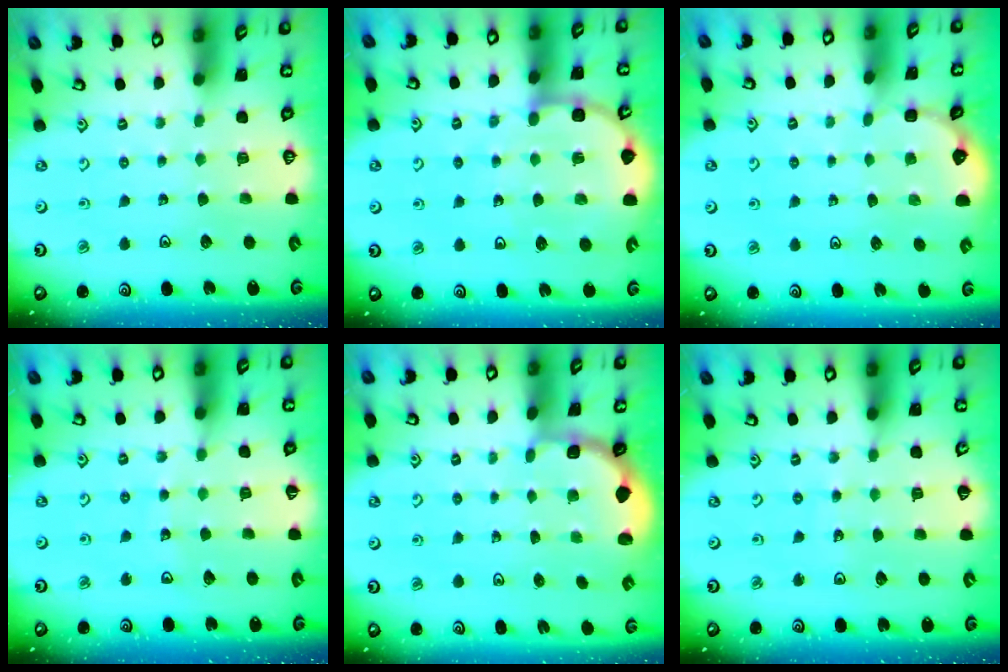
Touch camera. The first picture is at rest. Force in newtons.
{"total": 8.0, "press": 7.4, "slide": 2.9}
{"total": 3.2, "press": 3.2, "slide": 0.2}
{"total": 5.5, "press": 5.5, "slide": 0.7}
{"total": 1.8, "press": 1.6, "slide": 0.7}
{"total": 3.6, "press": 3.6, "slide": 0.3}